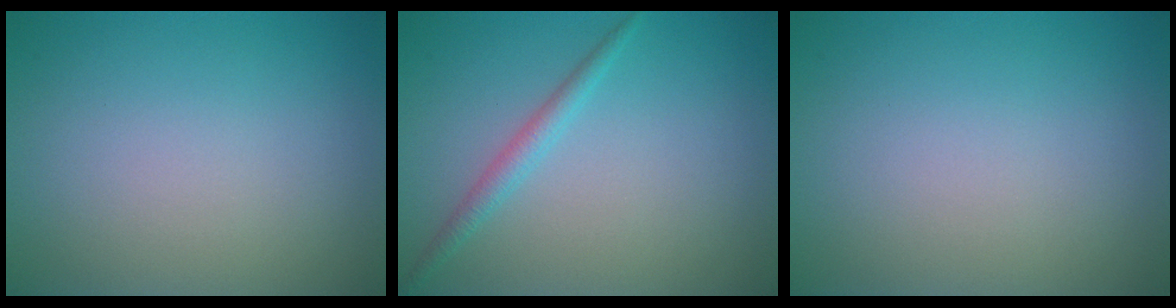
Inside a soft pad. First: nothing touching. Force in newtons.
{"total": 1.7, "press": 1.7, "slide": 0.1}
{"total": 0.0}